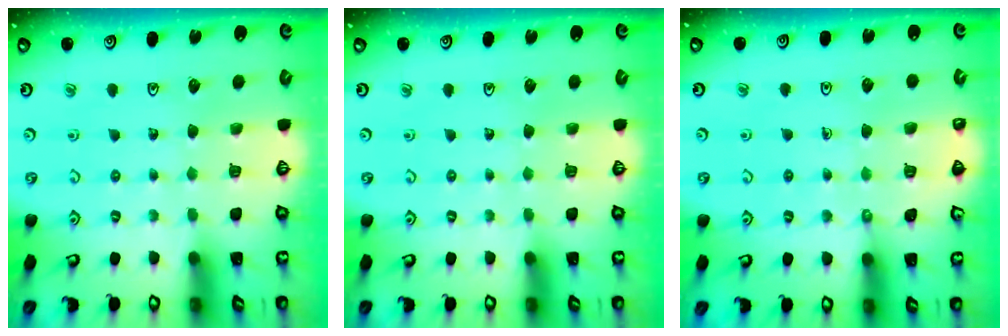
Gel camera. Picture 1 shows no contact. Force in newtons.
{"total": 0.0}
{"total": 5.1, "press": 4.8, "slide": 1.6}